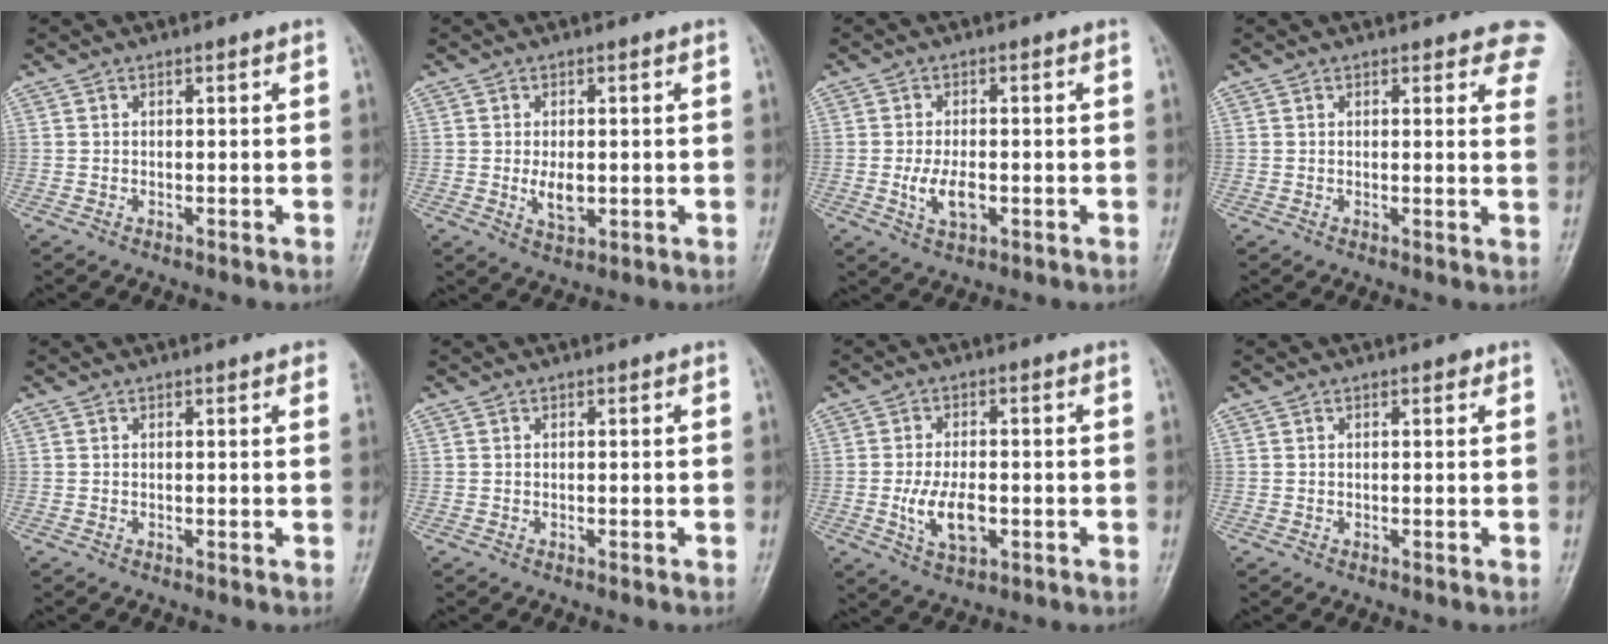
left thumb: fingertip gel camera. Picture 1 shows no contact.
{"total": 4.2, "force": [-0.3, 2.3, 3.5], "torque": [-0.055, -0.007, 0.000]}
{"total": 5.1, "force": [-1.1, 2.6, 4.2], "torque": [-0.081, 0.000, -0.017]}
{"total": 6.6, "force": [4.9, 2.4, 3.7], "torque": [-0.009, -0.019, 0.036]}
{"total": 2.4, "force": [1.6, 0.5, 1.7], "torque": [-0.012, 0.003, 0.011]}
{"total": 0.0}
{"total": 7.2, "force": [-1.6, 3.7, 6.0], "torque": [-0.111, 0.002, -0.023]}
{"total": 0.8, "force": [0.5, 0.4, 0.6], "torque": [-0.004, 0.000, 0.002]}